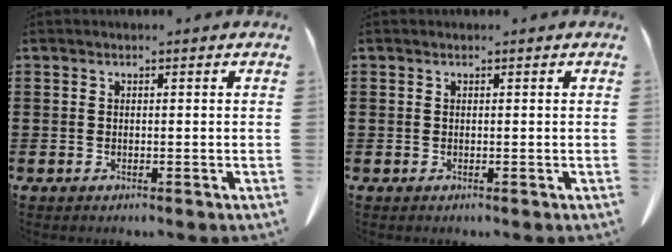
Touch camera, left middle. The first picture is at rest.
{"total": 0.0}